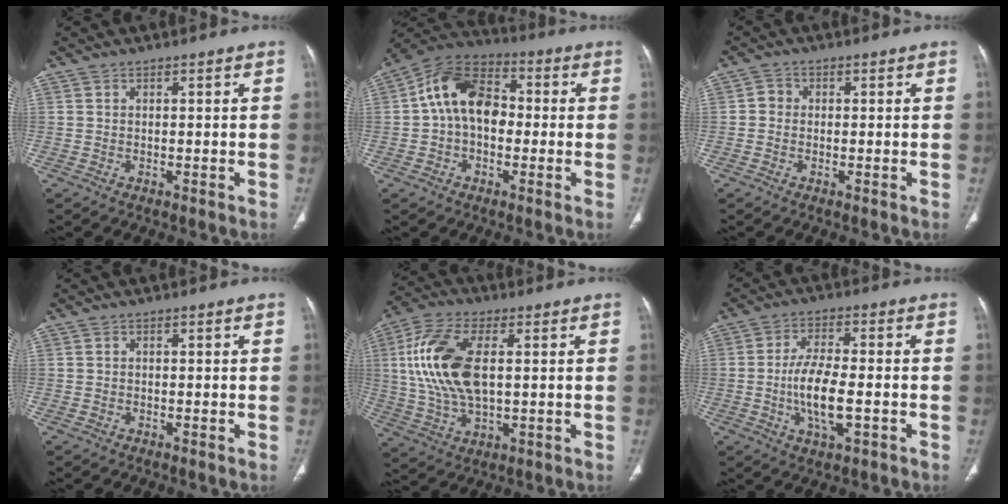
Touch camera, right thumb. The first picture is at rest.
{"total": 12.9, "force": [0.0, 9.2, 9.1], "torque": [-0.135, 0.034, -0.014]}
{"total": 1.9, "force": [-0.2, 1.7, 0.8], "torque": [-0.005, 0.005, -0.012]}
{"total": 0.6, "force": [-0.3, 0.4, 0.3], "torque": [-0.007, 0.000, -0.006]}
{"total": 16.0, "force": [2.3, 8.3, 13.5], "torque": [-0.284, 0.005, 0.047]}
{"total": 9.3, "force": [-2.0, 3.6, 8.4], "torque": [-0.163, 0.008, -0.038]}